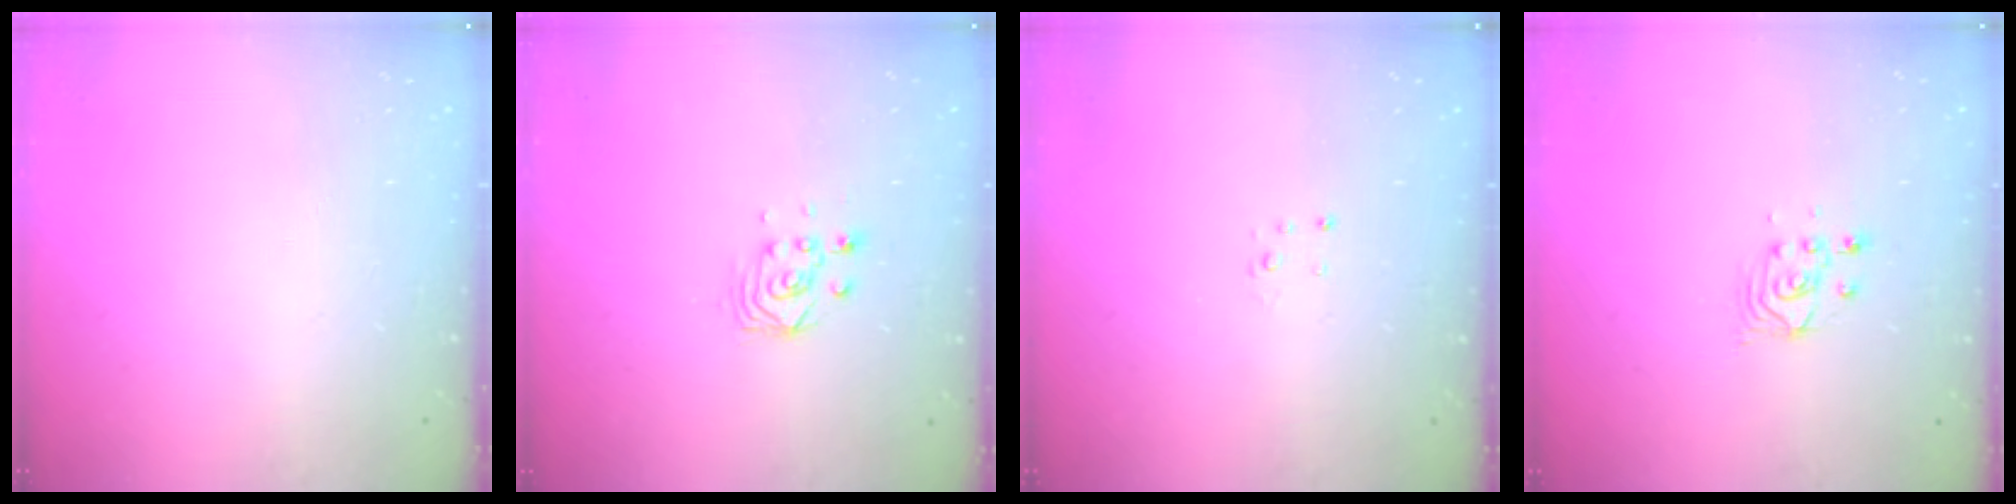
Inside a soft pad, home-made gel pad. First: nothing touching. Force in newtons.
{"total": 3.0, "press": 3.0, "slide": 0.0}
{"total": 2.0, "press": 2.0, "slide": 0.2}
{"total": 2.9, "press": 2.9, "slide": 0.1}